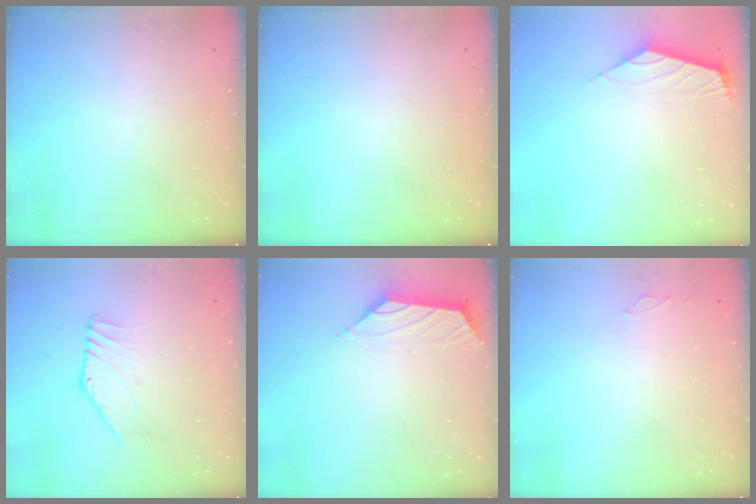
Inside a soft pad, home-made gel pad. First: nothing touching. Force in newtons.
{"total": 0.0}
{"total": 2.4, "press": 2.3, "slide": 0.5}
{"total": 2.7, "press": 2.7, "slide": 0.2}
{"total": 1.5, "press": 1.4, "slide": 0.6}
{"total": 0.0}